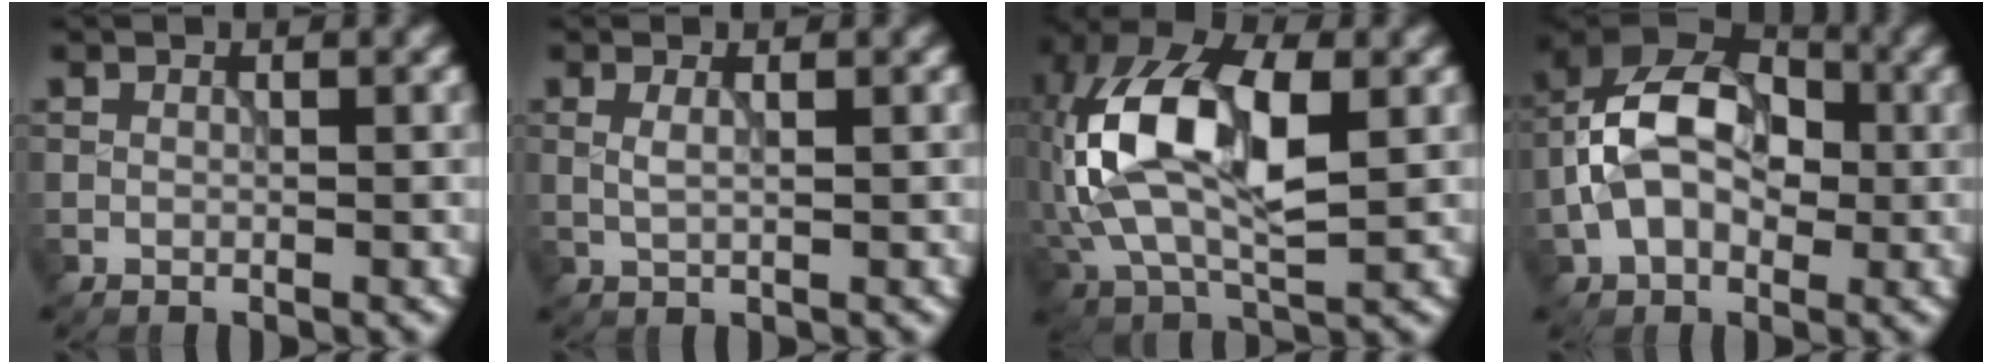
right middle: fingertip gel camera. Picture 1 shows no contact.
{"total": 1.1, "force": [0.4, 0.3, 1.0], "torque": [-0.021, 0.000, 0.007]}
{"total": 12.5, "force": [0.7, 6.5, 10.6], "torque": [-0.213, 0.019, 0.005]}
{"total": 9.0, "force": [-0.6, 5.9, 6.8], "torque": [-0.122, 0.025, -0.023]}